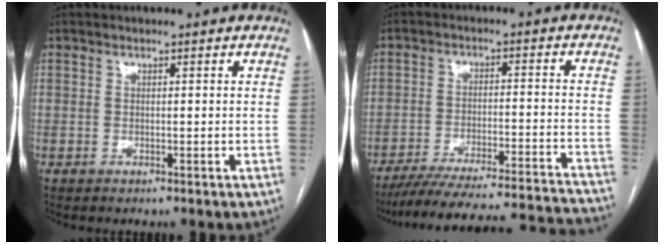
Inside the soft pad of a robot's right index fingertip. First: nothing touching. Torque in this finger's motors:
{"motor_torque": [-0.62, -1.52, 0.25, 0.10]}